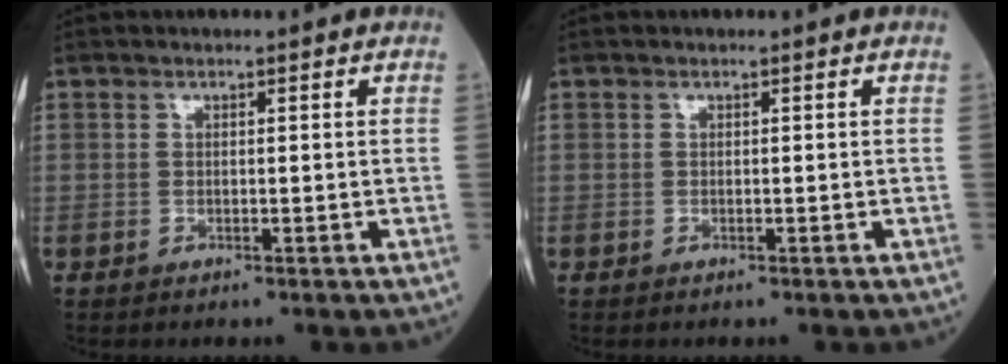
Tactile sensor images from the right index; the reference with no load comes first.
{"total": 0.0}